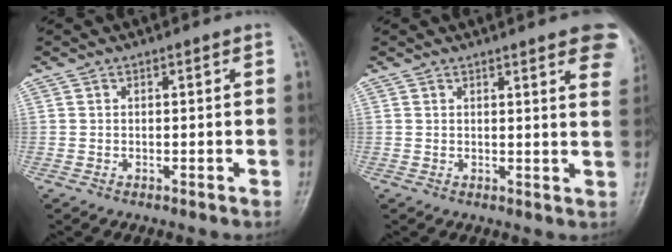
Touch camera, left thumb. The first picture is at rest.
{"total": 10.5, "force": [6.6, 2.3, 7.9], "torque": [-0.072, -0.019, 0.064]}